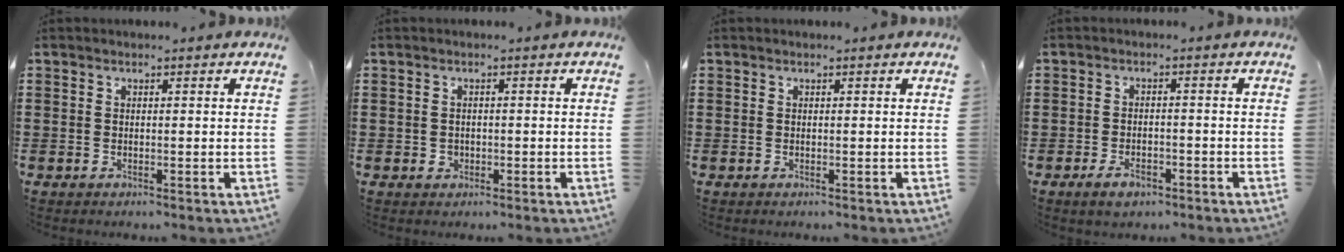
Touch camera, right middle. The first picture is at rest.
{"total": 1.0, "force": [-0.2, 1.0, 0.3], "torque": [-0.009, 0.004, -0.005]}
{"total": 0.0}
{"total": 3.1, "force": [-2.0, 1.5, 1.8], "torque": [-0.039, 0.000, -0.039]}